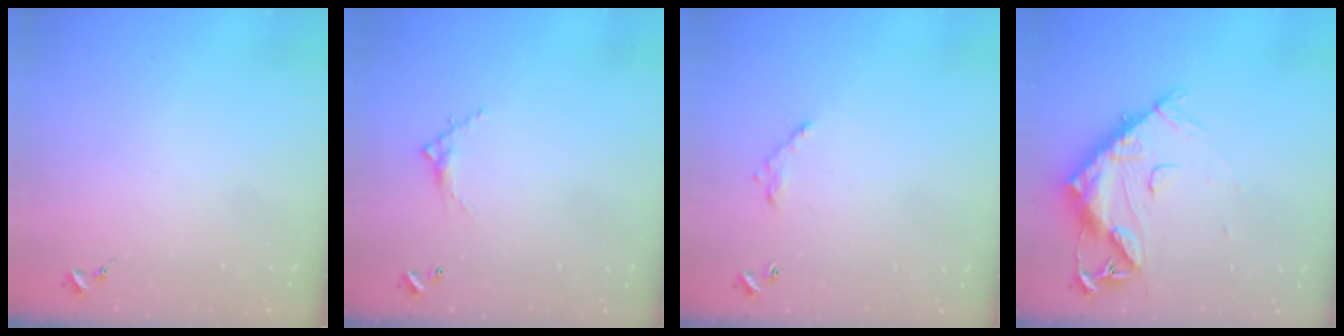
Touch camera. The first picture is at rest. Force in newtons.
{"total": 5.2, "press": 5.2, "slide": 0.2}
{"total": 5.2, "press": 5.2, "slide": 0.2}
{"total": 14.3, "press": 14.2, "slide": 1.3}